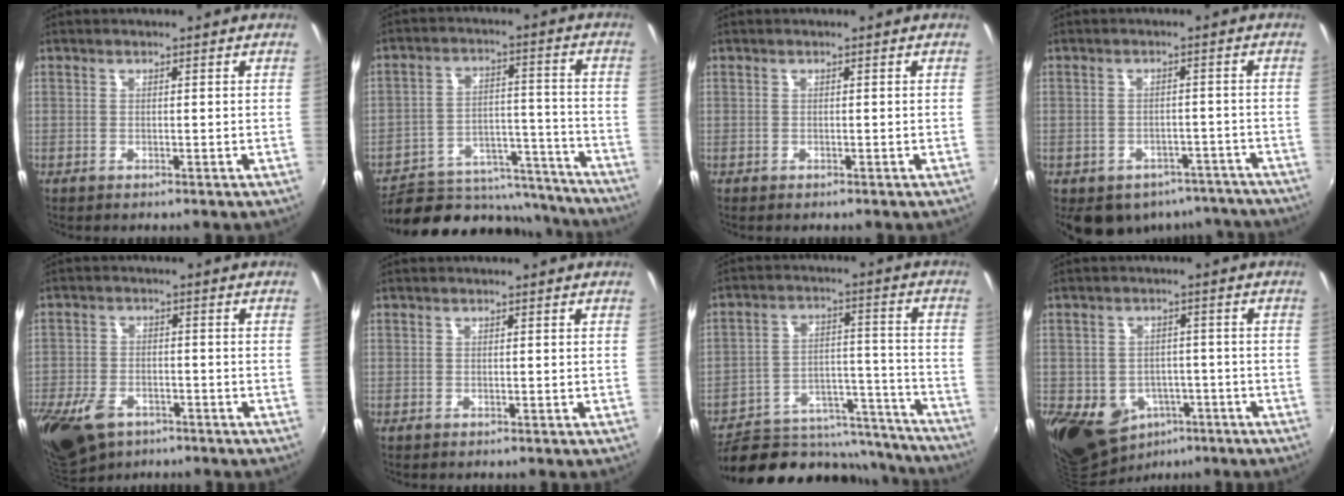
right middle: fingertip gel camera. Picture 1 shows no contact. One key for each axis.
{"total": 17.2, "fx": -14.5, "fy": 8.4, "fz": 4.0, "tx": -0.076, "ty": 0.054, "tz": -0.186}
{"total": 0.0}
{"total": 14.5, "fx": -10.7, "fy": 8.3, "fz": 5.0, "tx": -0.105, "ty": 0.007, "tz": -0.117}
{"total": 12.3, "fx": -7.6, "fy": 7.1, "fz": 6.7, "tx": -0.170, "ty": -0.027, "tz": -0.136}
{"total": 0.0}
{"total": 20.2, "fx": -17.1, "fy": 9.2, "fz": 5.8, "tx": -0.106, "ty": 0.050, "tz": -0.217}
{"total": 15.7, "fx": -6.4, "fy": 12.2, "fz": 7.4, "tx": -0.193, "ty": -0.011, "tz": -0.077}